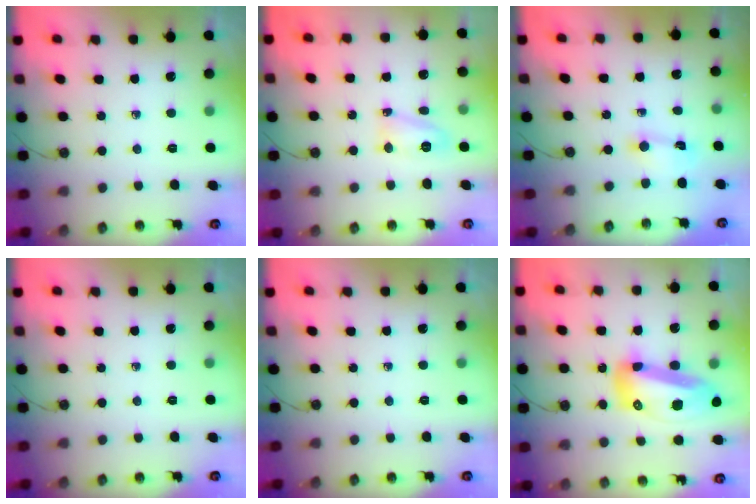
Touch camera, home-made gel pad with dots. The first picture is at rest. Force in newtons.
{"total": 9.1, "press": 9.0, "slide": 1.2}
{"total": 1.6, "press": 1.6, "slide": 0.3}
{"total": 0.0}
{"total": 0.0}
{"total": 18.4, "press": 18.3, "slide": 2.4}